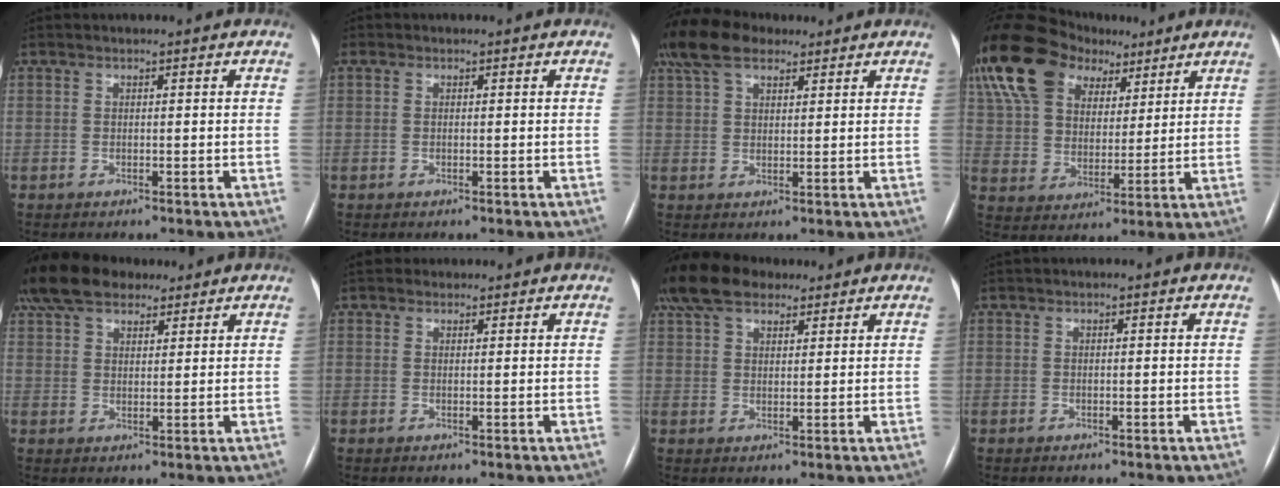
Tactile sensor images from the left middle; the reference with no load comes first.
{"total": 0.6, "force": [0.2, 0.5, 0.3], "torque": [-0.016, 0.014, 0.005]}
{"total": 8.9, "force": [6.6, 4.0, 4.5], "torque": [-0.097, 0.039, 0.125]}
{"total": 23.9, "force": [14.1, 15.3, 11.8], "torque": [-0.295, 0.093, 0.256]}
{"total": 12.0, "force": [9.4, 5.5, 5.2], "torque": [-0.101, 0.047, 0.167]}
{"total": 1.9, "force": [1.7, 0.9, -0.1], "torque": [0.011, 0.018, 0.024]}
{"total": 10.3, "force": [8.0, 4.7, 4.5], "torque": [-0.087, 0.043, 0.146]}
{"total": 0.6, "force": [0.5, 0.0, 0.3], "torque": [-0.009, 0.017, 0.010]}